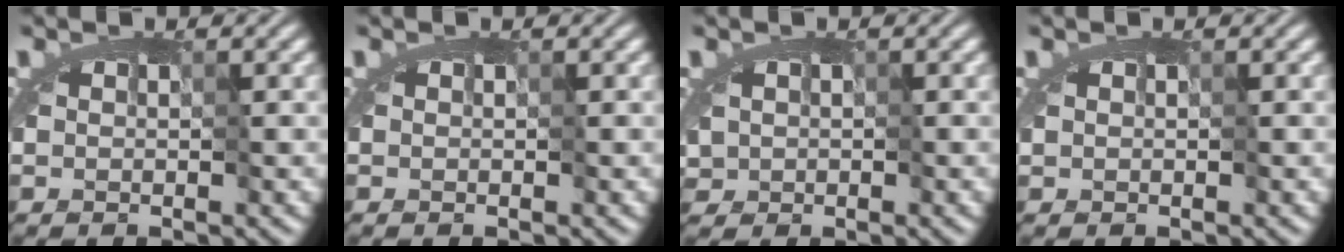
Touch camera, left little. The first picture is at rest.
{"total": 0.0}
{"total": 1.7, "force": [0.1, 1.5, 0.9], "torque": [-0.016, 0.006, 0.005]}
{"total": 0.0}